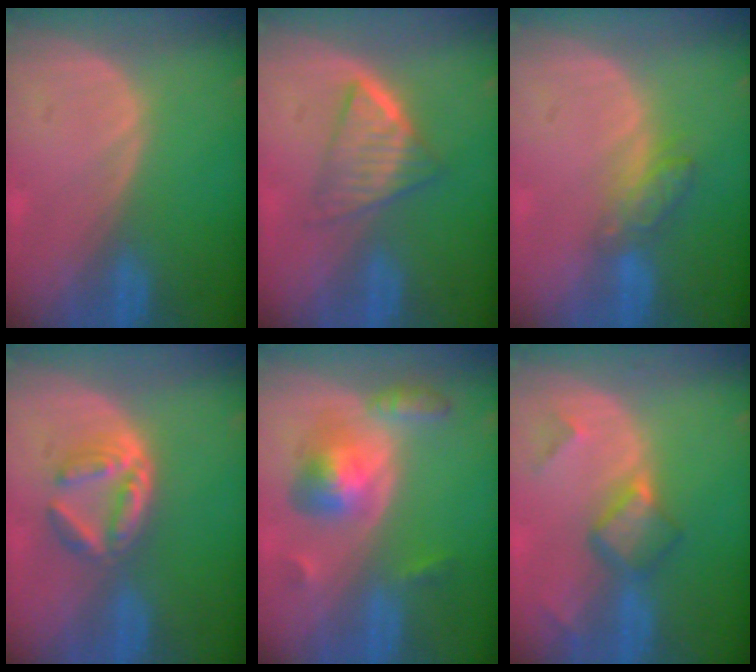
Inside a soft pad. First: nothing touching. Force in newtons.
{"total": 6.5, "press": 5.5, "slide": 3.5}
{"total": 4.4, "press": 4.1, "slide": 1.6}
{"total": 5.9, "press": 5.3, "slide": 2.7}
{"total": 6.5, "press": 6.5, "slide": 0.4}
{"total": 5.6, "press": 4.9, "slide": 2.7}